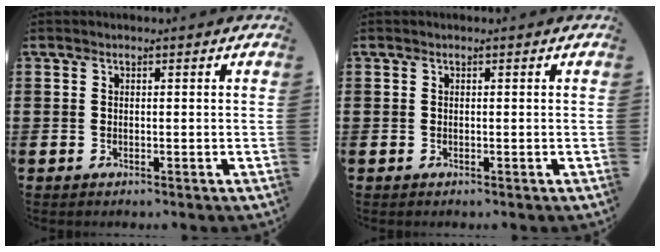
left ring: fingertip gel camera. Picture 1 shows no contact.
{"total": 0.0}